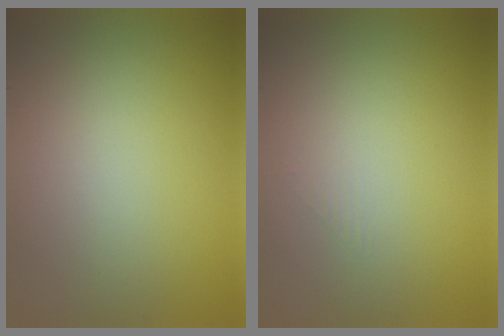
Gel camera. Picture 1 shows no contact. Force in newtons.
{"total": 0.6, "press": 0.6, "slide": 0.0}